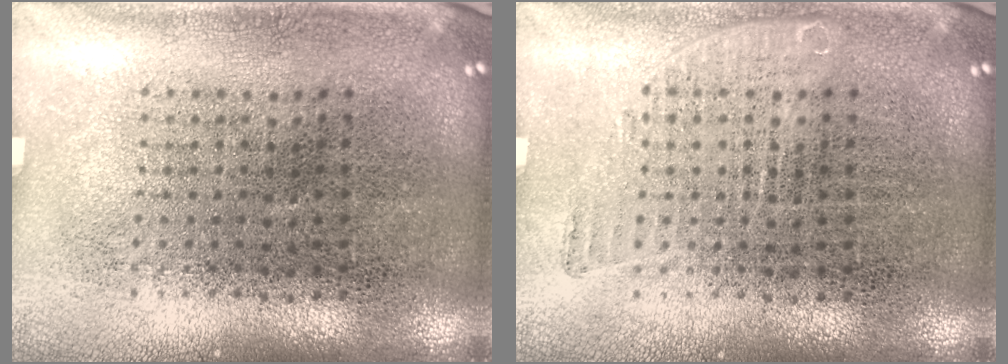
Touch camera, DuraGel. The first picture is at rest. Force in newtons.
{"total": 0.8, "press": 0.8, "slide": 0.1}